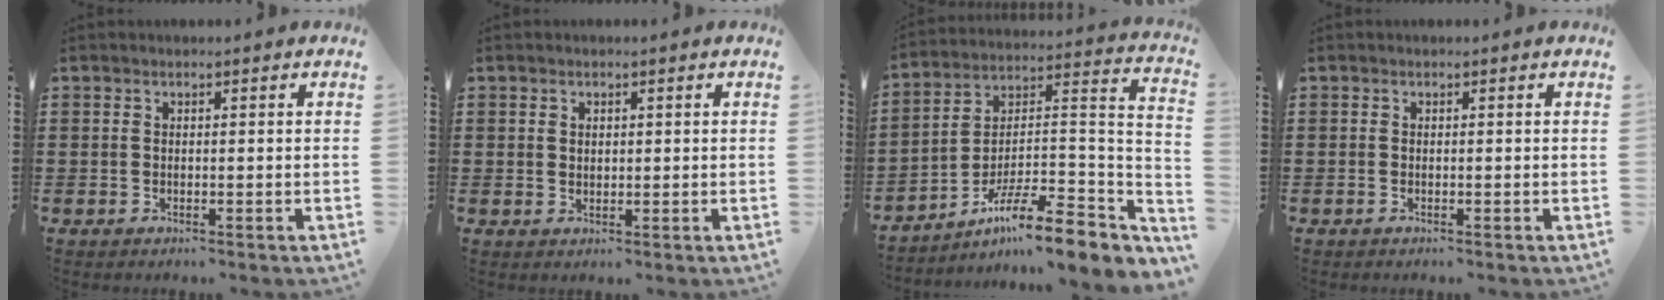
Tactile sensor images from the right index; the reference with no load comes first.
{"total": 1.1, "force": [0.7, 0.8, 0.3], "torque": [-0.008, 0.003, 0.014]}
{"total": 11.2, "force": [-8.2, 2.0, 7.4], "torque": [-0.117, 0.006, -0.158]}
{"total": 0.0}